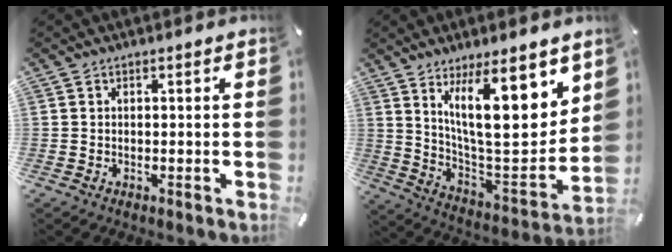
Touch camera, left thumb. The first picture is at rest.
{"total": 19.8, "force": [10.1, 6.8, 15.6], "torque": [-0.250, -0.065, 0.162]}